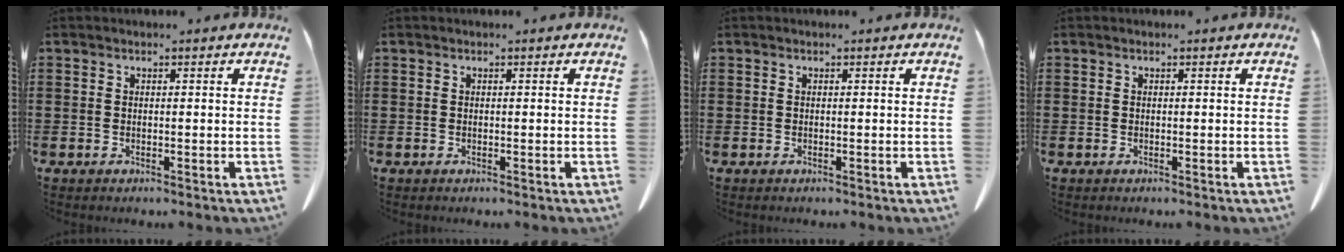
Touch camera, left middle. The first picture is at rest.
{"total": 0.0}
{"total": 0.0}
{"total": 0.0}